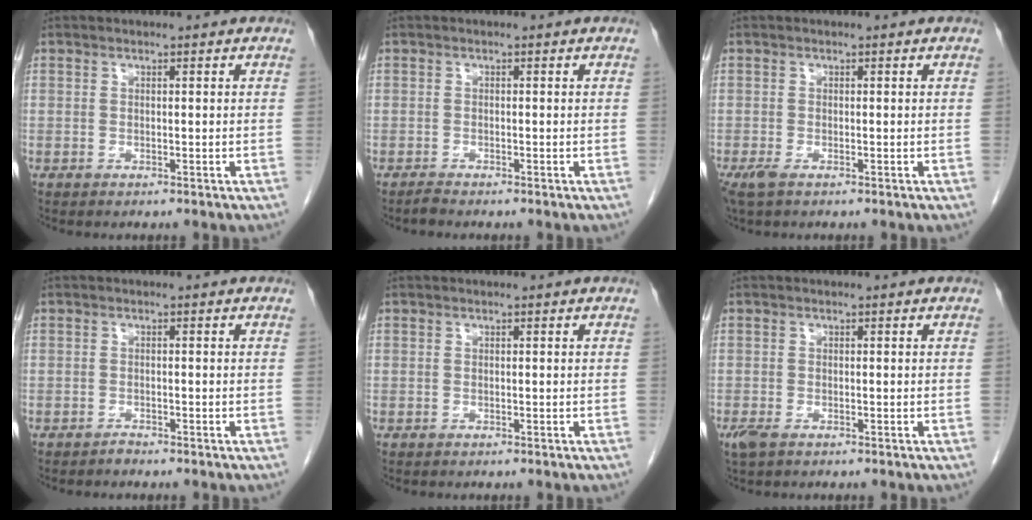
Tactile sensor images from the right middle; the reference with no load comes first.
{"total": 0.8, "force": [-0.7, -0.1, 0.2], "torque": [-0.012, -0.004, -0.017]}
{"total": 1.9, "force": [-1.1, 0.6, 1.4], "torque": [-0.036, -0.007, -0.020]}
{"total": 0.7, "force": [-0.6, 0.1, 0.1], "torque": [-0.003, -0.002, -0.014]}
{"total": 0.0}
{"total": 2.3, "force": [-1.4, 1.0, 1.5], "torque": [-0.040, -0.007, -0.021]}